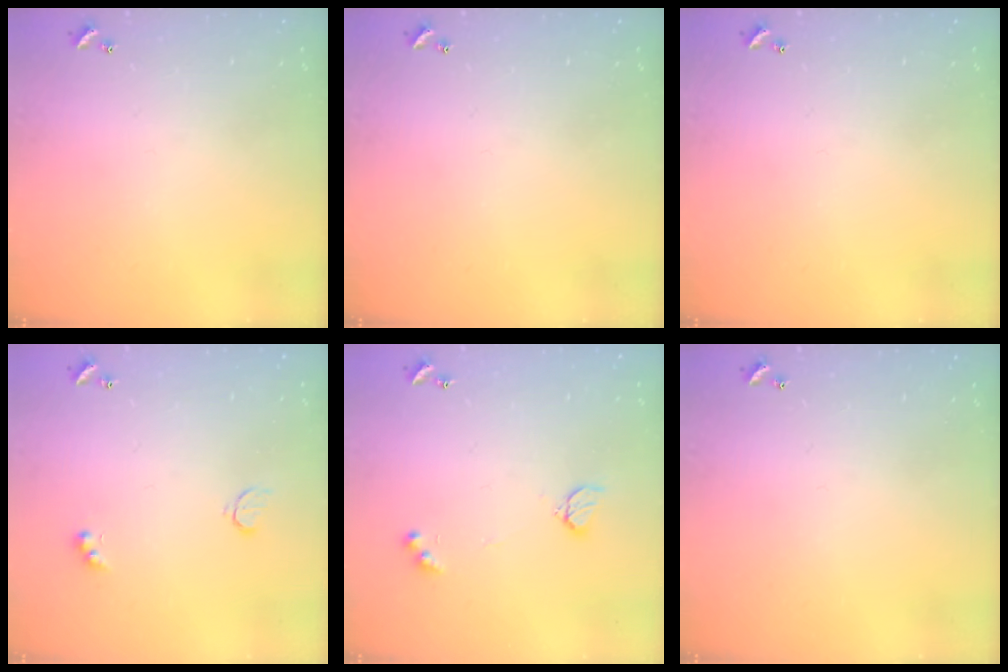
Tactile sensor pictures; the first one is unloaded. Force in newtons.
{"total": 0.0}
{"total": 0.0}
{"total": 4.5, "press": 4.5, "slide": 0.8}
{"total": 4.1, "press": 4.0, "slide": 0.8}
{"total": 0.0}